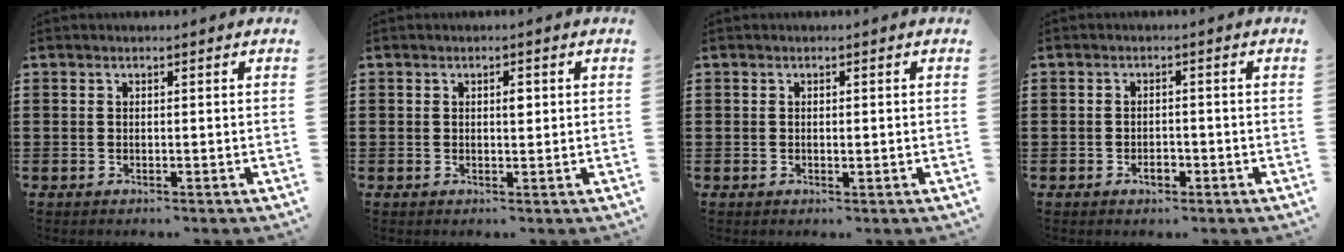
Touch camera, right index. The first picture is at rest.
{"total": 1.9, "force": [0.4, 0.8, 1.7], "torque": [-0.027, 0.003, 0.003]}
{"total": 0.5, "force": [0.0, 0.2, 0.5], "torque": [-0.010, 0.000, 0.001]}
{"total": 1.9, "force": [-1.0, 1.0, 1.3], "torque": [-0.027, 0.003, -0.021]}